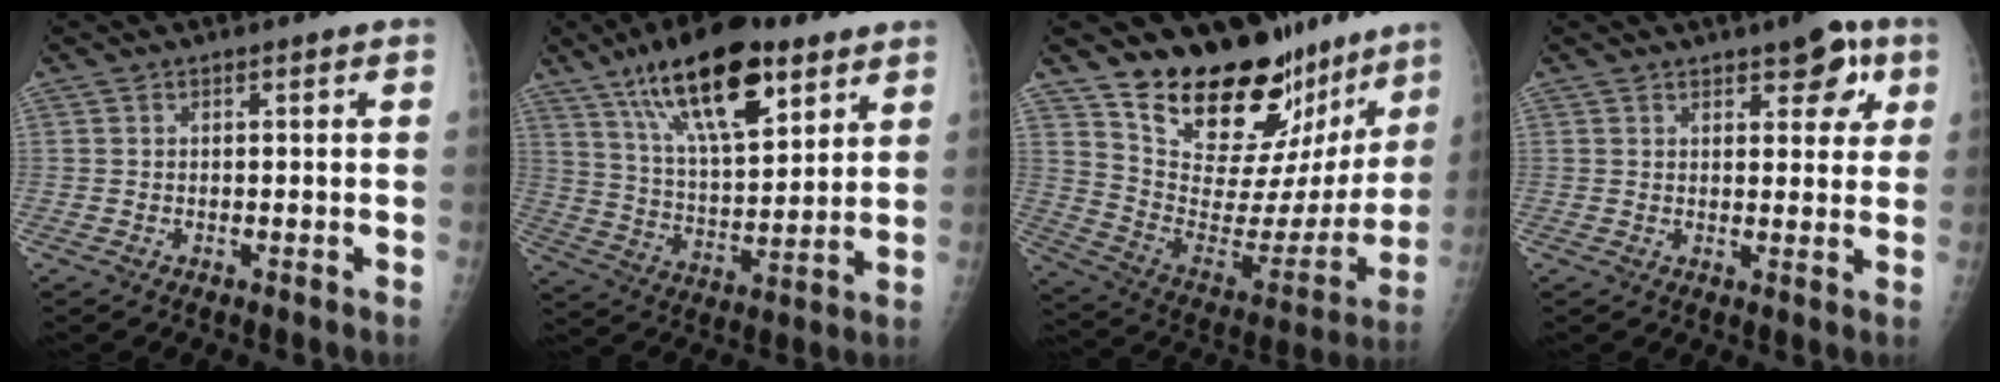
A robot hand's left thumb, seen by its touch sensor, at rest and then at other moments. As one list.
[{"total": 20.8, "force": [12.0, 8.3, 14.8], "torque": [-0.221, -0.045, 0.212]}, {"total": 25.4, "force": [20.5, 10.6, 10.6], "torque": [-0.118, -0.133, 0.307]}, {"total": 7.1, "force": [3.6, 3.3, 5.2], "torque": [-0.034, -0.011, 0.039]}]